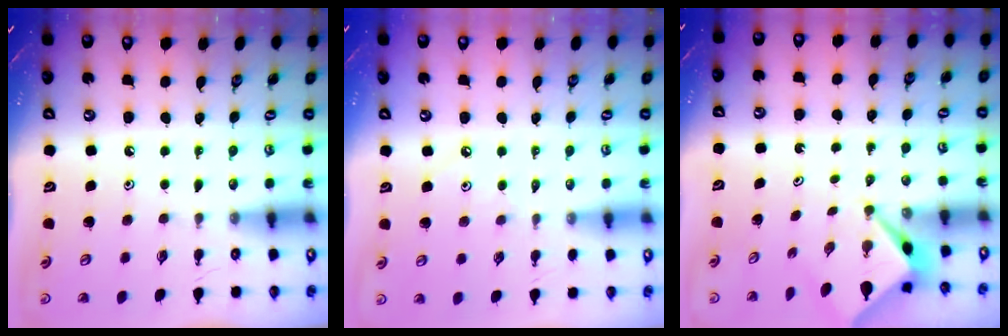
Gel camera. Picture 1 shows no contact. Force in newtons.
{"total": 2.3, "press": 2.3, "slide": 0.5}
{"total": 2.7, "press": 2.7, "slide": 0.1}